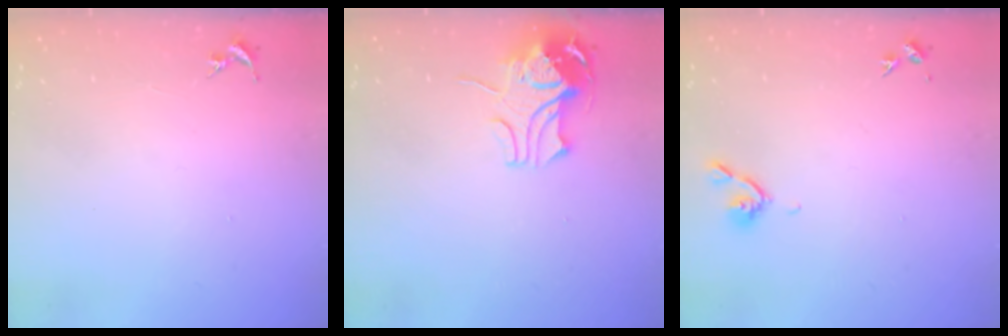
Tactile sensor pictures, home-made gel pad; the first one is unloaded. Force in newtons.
{"total": 9.8, "press": 9.7, "slide": 1.2}
{"total": 5.3, "press": 5.2, "slide": 1.1}